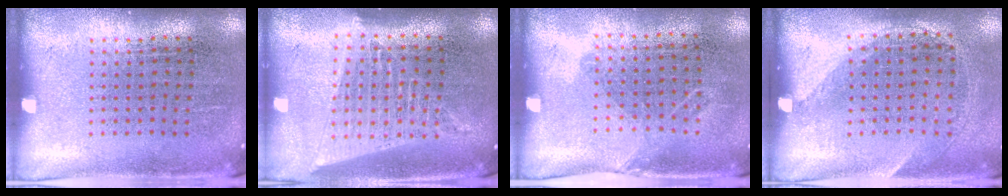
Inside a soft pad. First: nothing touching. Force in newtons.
{"total": 1.7, "press": 1.5, "slide": 0.8}
{"total": 1.0, "press": 0.7, "slide": 0.7}
{"total": 1.4, "press": 0.9, "slide": 1.0}